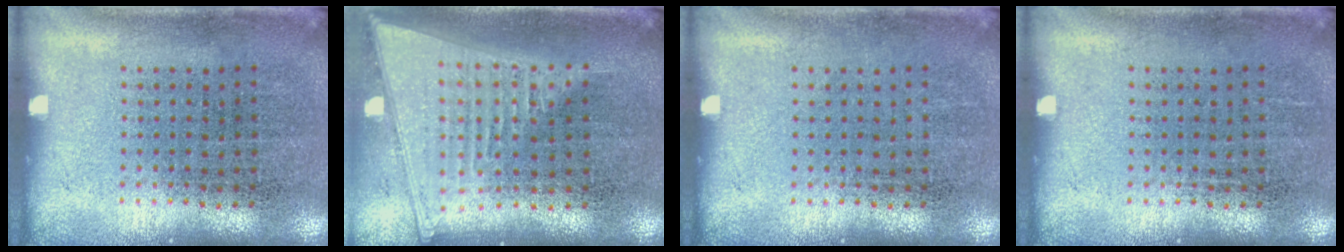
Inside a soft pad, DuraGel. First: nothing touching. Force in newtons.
{"total": 2.1, "press": 1.8, "slide": 1.2}
{"total": 0.0}
{"total": 0.0}